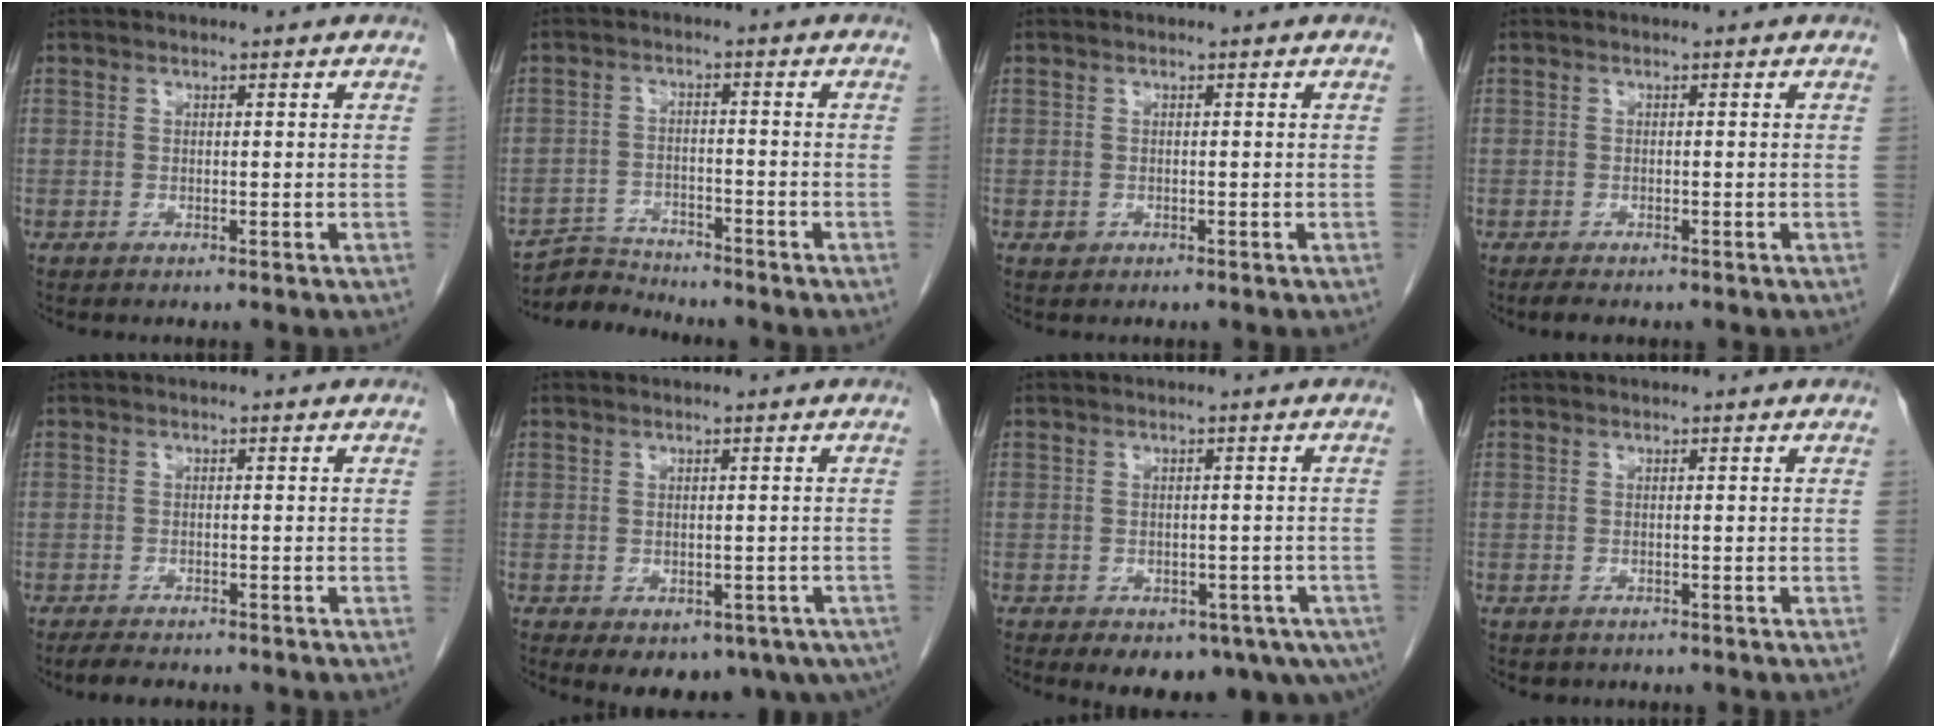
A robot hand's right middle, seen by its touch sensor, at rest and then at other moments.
{"total": 5.0, "force": [-4.9, 0.3, -0.8], "torque": [0.011, -0.004, -0.090]}
{"total": 0.7, "force": [-0.2, 0.6, 0.2], "torque": [-0.004, 0.001, -0.002]}
{"total": 1.8, "force": [-1.4, 0.6, 0.9], "torque": [-0.023, -0.005, -0.021]}
{"total": 3.6, "force": [-3.1, 1.1, 1.4], "torque": [-0.029, -0.008, -0.046]}
{"total": 11.9, "force": [-6.4, 7.3, 6.9], "torque": [-0.098, -0.006, -0.071]}
{"total": 11.5, "force": [-6.8, 5.7, 7.3], "torque": [-0.080, 0.002, -0.081]}
{"total": 1.0, "force": [-0.7, 0.7, 0.1], "torque": [-0.010, 0.001, -0.007]}